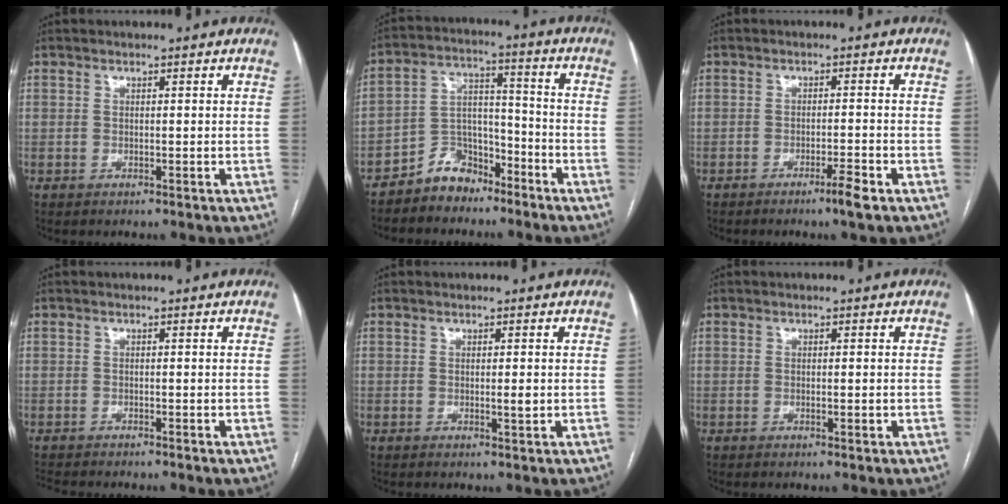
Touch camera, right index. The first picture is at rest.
{"total": 7.2, "force": [-5.7, 4.2, 1.4], "torque": [-0.023, 0.027, -0.102]}
{"total": 2.8, "force": [-1.9, -0.3, 2.1], "torque": [-0.034, -0.003, -0.031]}
{"total": 2.3, "force": [-2.1, -0.5, 0.6], "torque": [-0.007, -0.005, -0.037]}
{"total": 1.0, "force": [0.0, 0.1, 1.0], "torque": [-0.015, -0.002, 0.001]}
{"total": 0.6, "force": [-0.3, 0.0, 0.5], "torque": [-0.006, 0.000, -0.002]}